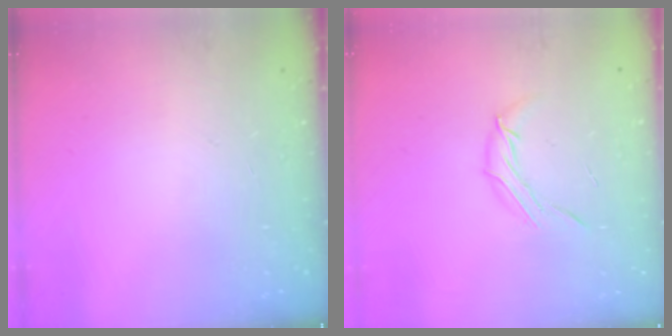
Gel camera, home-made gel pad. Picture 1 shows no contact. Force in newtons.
{"total": 6.6, "press": 6.6, "slide": 0.6}